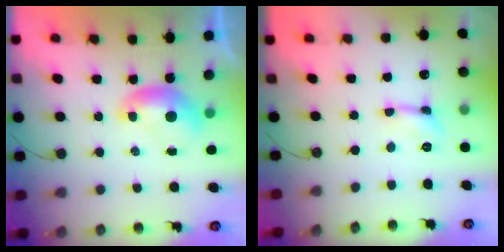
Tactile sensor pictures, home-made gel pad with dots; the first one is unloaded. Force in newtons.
{"total": 2.2, "press": 2.2, "slide": 0.4}